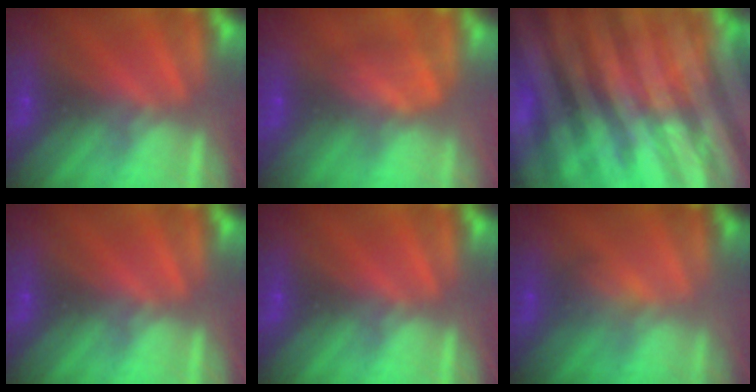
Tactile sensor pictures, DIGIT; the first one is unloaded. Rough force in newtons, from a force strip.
{"total": 7.0}
{"total": 6.8}
{"total": 0.0}
{"total": 0.0}
{"total": 2.0}